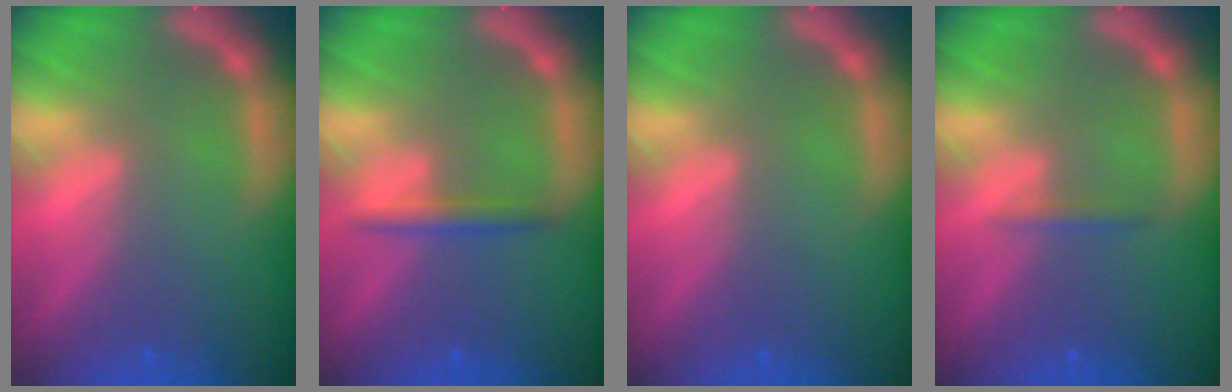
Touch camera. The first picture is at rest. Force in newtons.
{"total": 1.9}
{"total": 0.0}
{"total": 0.9}